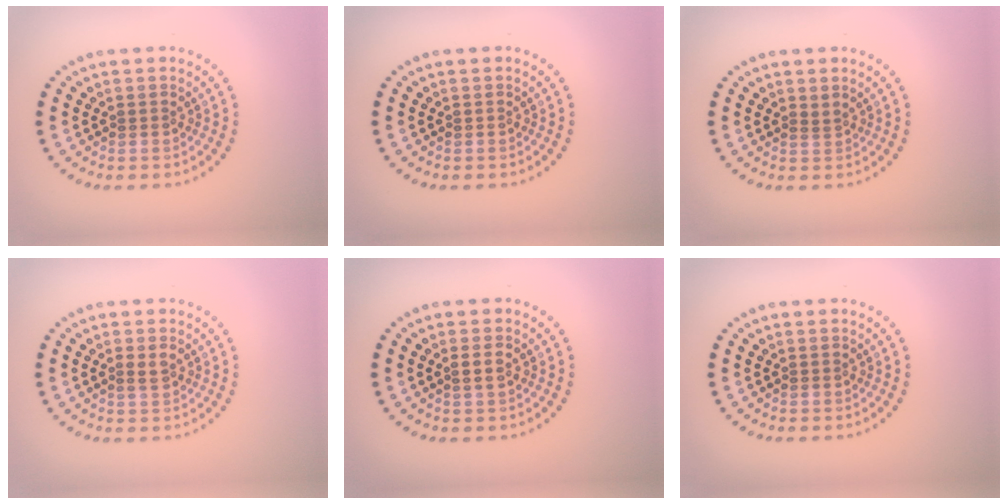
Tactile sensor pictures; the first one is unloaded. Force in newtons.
{"total": 0.0}
{"total": 0.6, "press": 0.2, "slide": 0.5}
{"total": 1.0, "press": 1.0, "slide": 0.2}
{"total": 1.1, "press": 1.1, "slide": 0.4}
{"total": 0.0}